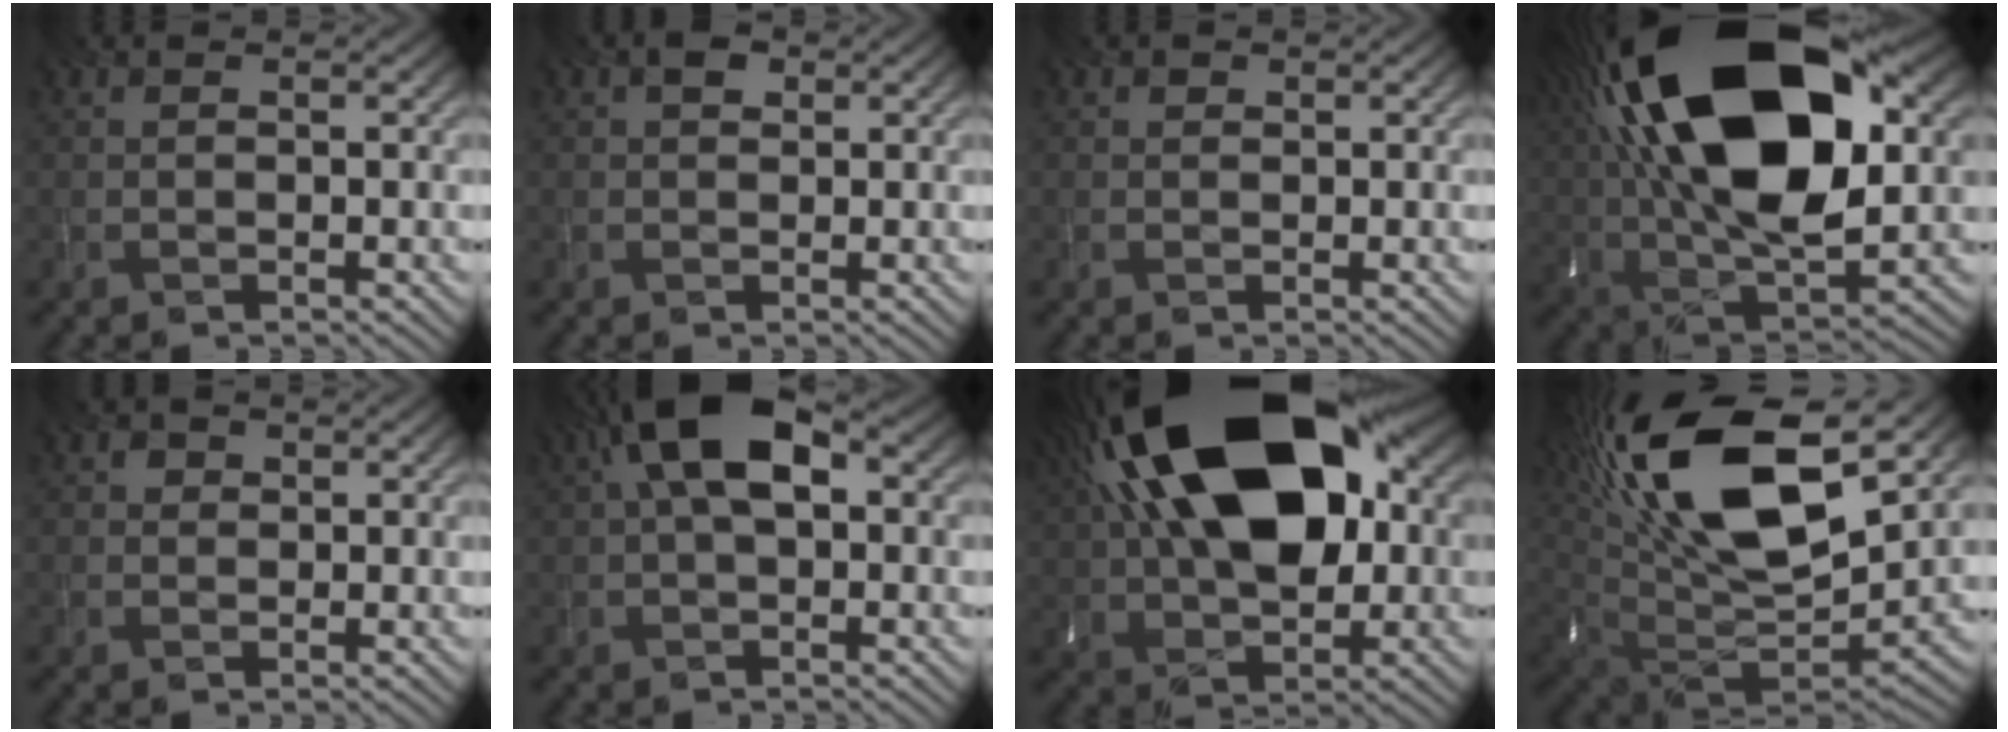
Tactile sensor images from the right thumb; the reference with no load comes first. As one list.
[{"total": 1.1, "force": [0.6, 0.8, 0.6], "torque": [-0.010, 0.002, 0.004]}, {"total": 0.6, "force": [0.4, 0.5, 0.1], "torque": [0.006, 0.003, -0.001]}, {"total": 22.2, "force": [6.9, 11.0, 18.0], "torque": [-0.370, 0.047, 0.105]}, {"total": 1.5, "force": [0.6, 1.3, 0.3], "torque": [-0.004, 0.007, -0.001]}, {"total": 9.4, "force": [2.8, 4.6, 7.7], "torque": [-0.156, 0.026, 0.034]}, {"total": 21.6, "force": [7.2, 11.9, 16.6], "torque": [-0.307, 0.053, 0.104]}, {"total": 20.4, "force": [9.4, 8.6, 15.9], "torque": [-0.354, 0.043, 0.159]}]